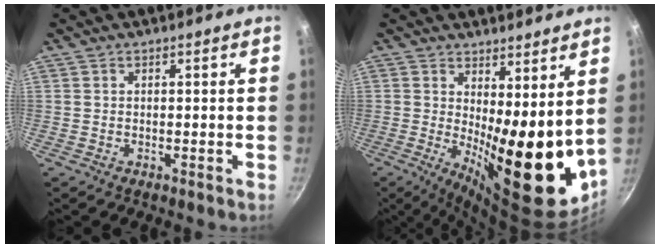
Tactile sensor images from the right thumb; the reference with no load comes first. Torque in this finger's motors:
{"motor_torque": [0.74, 3.93, 2.44, -0.29, 0.25]}